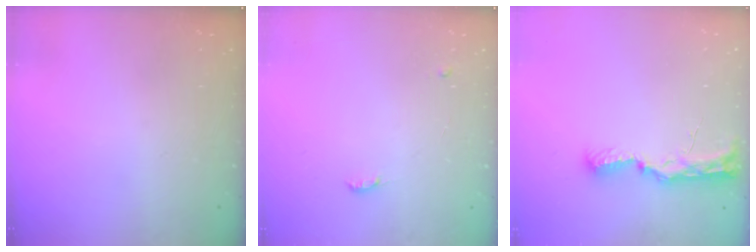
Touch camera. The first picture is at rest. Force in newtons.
{"total": 7.8, "press": 4.4, "slide": 6.4}
{"total": 9.6, "press": 9.3, "slide": 2.4}